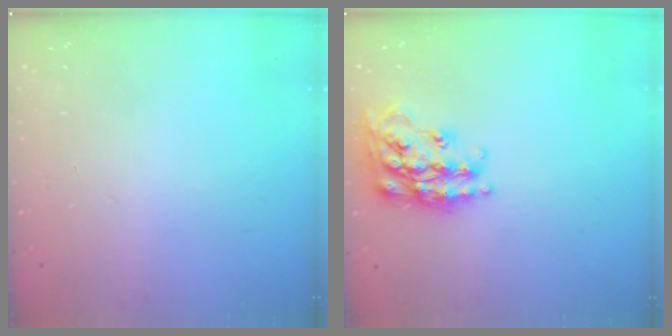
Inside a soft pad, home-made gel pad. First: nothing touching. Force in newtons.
{"total": 20.4, "press": 20.4, "slide": 1.4}